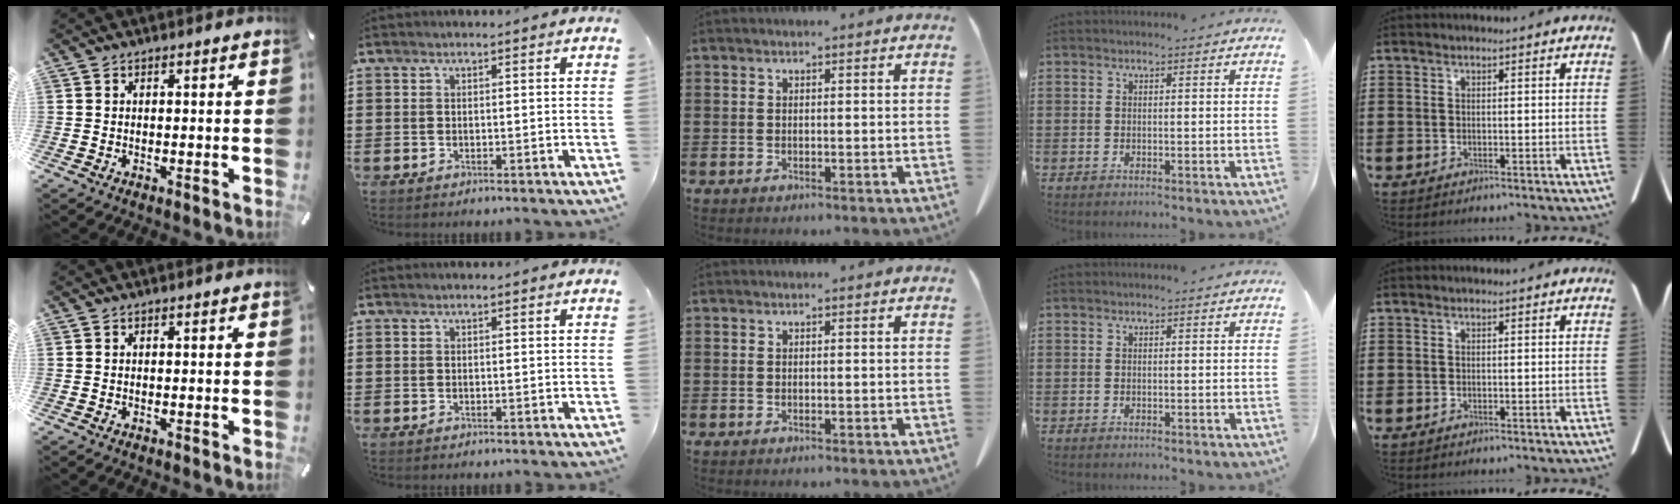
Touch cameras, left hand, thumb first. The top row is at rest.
{}